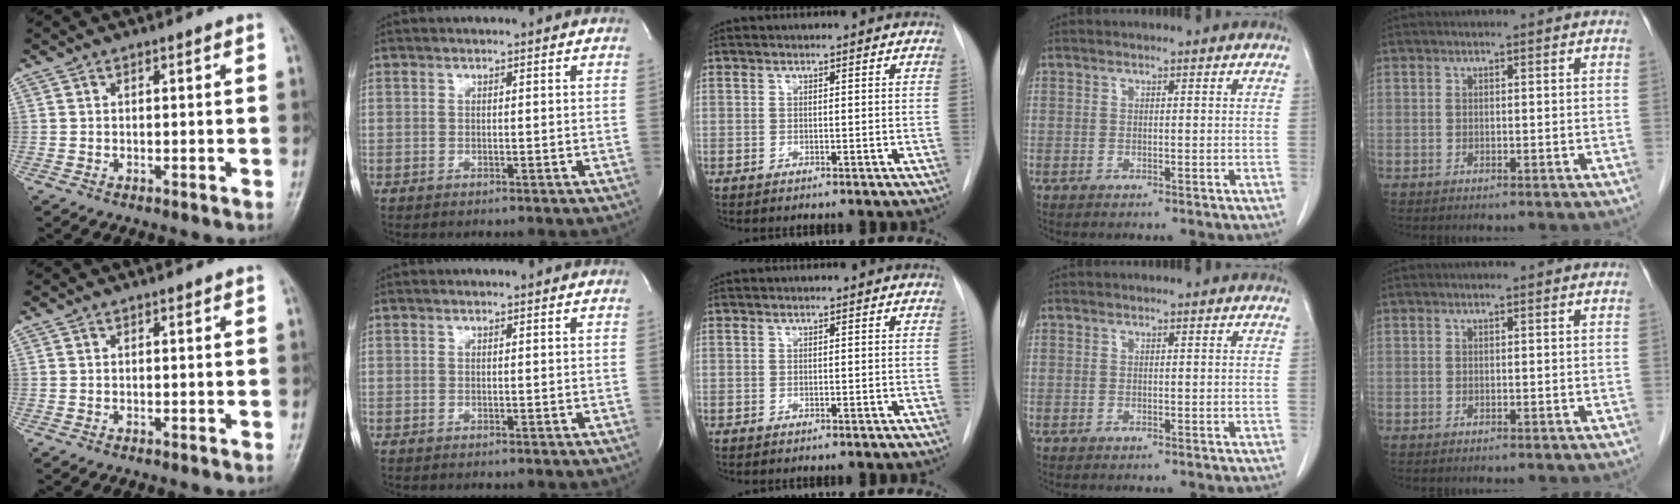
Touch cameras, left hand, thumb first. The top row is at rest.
{}